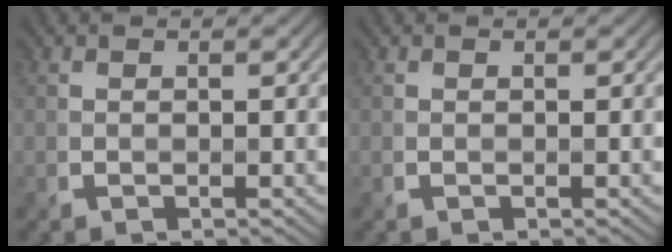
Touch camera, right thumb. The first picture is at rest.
{"total": 0.0}